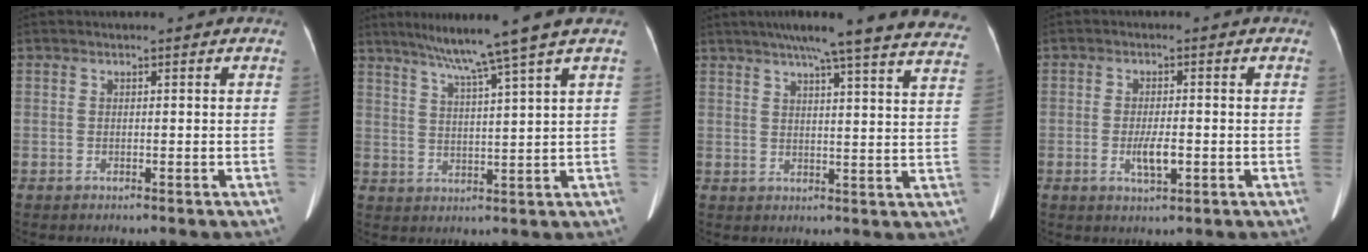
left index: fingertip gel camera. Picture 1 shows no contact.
{"total": 8.5, "force": [6.3, -2.5, 5.1], "torque": [-0.081, 0.006, 0.104]}
{"total": 25.3, "force": [22.2, 1.1, 12.1], "torque": [-0.174, -0.033, 0.254]}
{"total": 3.7, "force": [-1.0, 1.0, 3.4], "torque": [-0.067, -0.002, -0.016]}